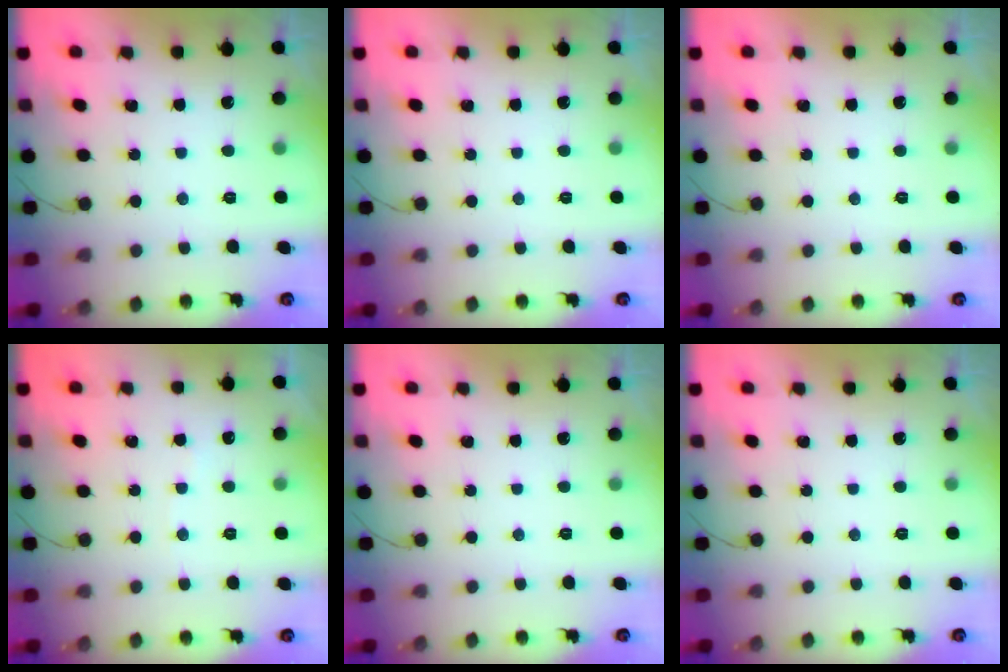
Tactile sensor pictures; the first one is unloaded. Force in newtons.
{"total": 0.0}
{"total": 0.0}
{"total": 2.4, "press": 2.3, "slide": 0.3}
{"total": 0.0}
{"total": 0.0}